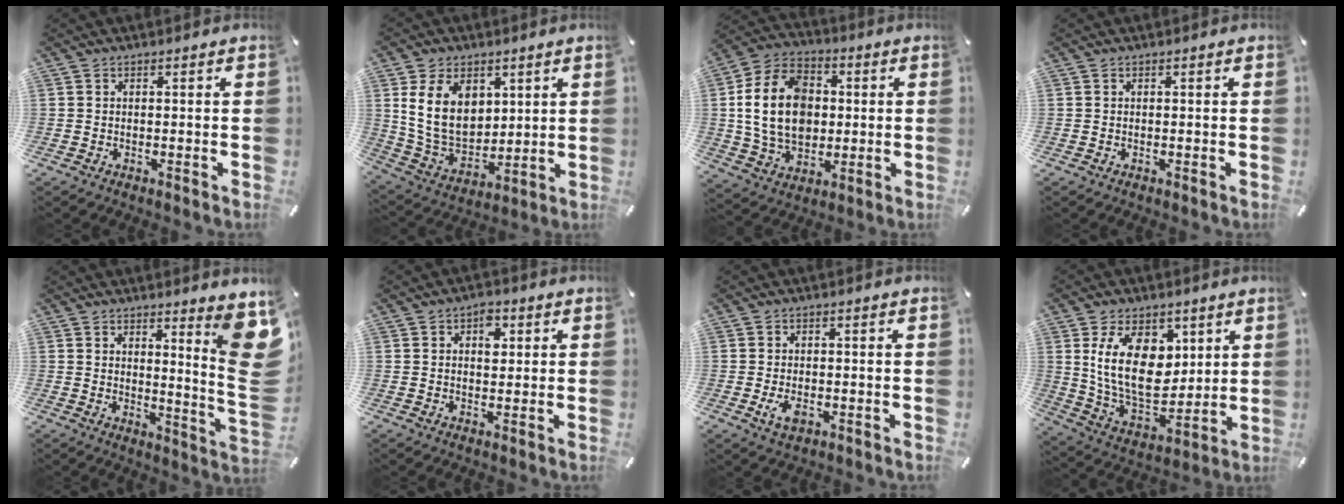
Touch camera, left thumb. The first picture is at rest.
{"total": 14.3, "force": [4.6, 10.5, 8.6], "torque": [-0.176, -0.015, 0.081]}
{"total": 16.6, "force": [0.6, 12.7, 10.7], "torque": [-0.234, 0.012, 0.007]}
{"total": 0.0}
{"total": 12.4, "force": [5.3, 1.5, 11.1], "torque": [-0.142, -0.062, 0.083]}
{"total": 4.3, "force": [1.3, 2.8, 3.0], "torque": [-0.024, -0.008, 0.012]}
{"total": 3.5, "force": [-1.0, 1.9, 2.7], "torque": [-0.066, -0.003, -0.022]}
{"total": 16.8, "force": [5.0, 11.3, 11.3], "torque": [-0.226, -0.017, 0.091]}